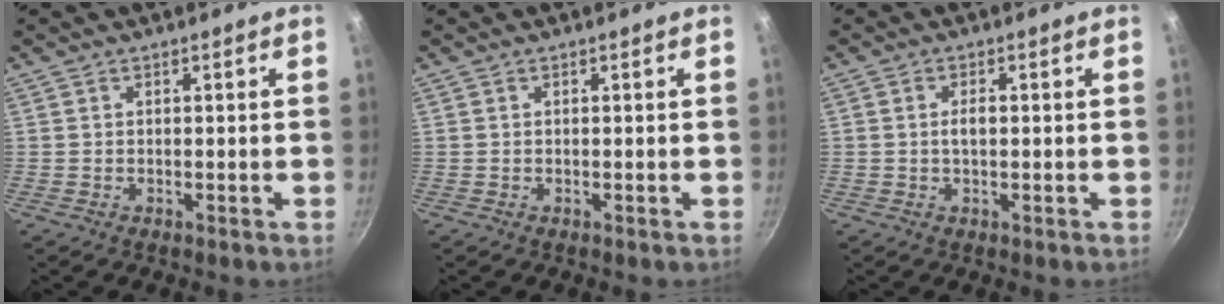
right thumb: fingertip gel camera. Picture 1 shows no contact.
{"total": 0.0}
{"total": 2.1, "force": [0.0, 1.0, 1.8], "torque": [-0.031, 0.005, 0.000]}